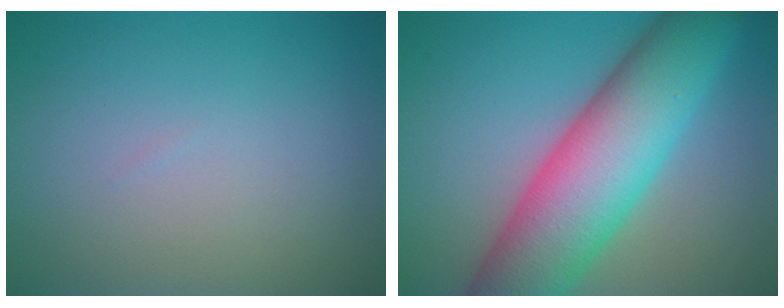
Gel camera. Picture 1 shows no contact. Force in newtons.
{"total": 11.8, "press": 11.8, "slide": 0.3}